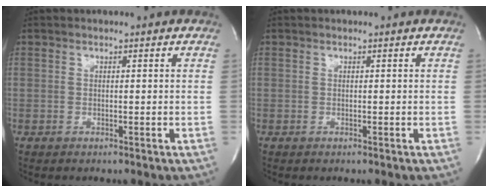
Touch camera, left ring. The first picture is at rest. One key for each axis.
{"total": 0.0}